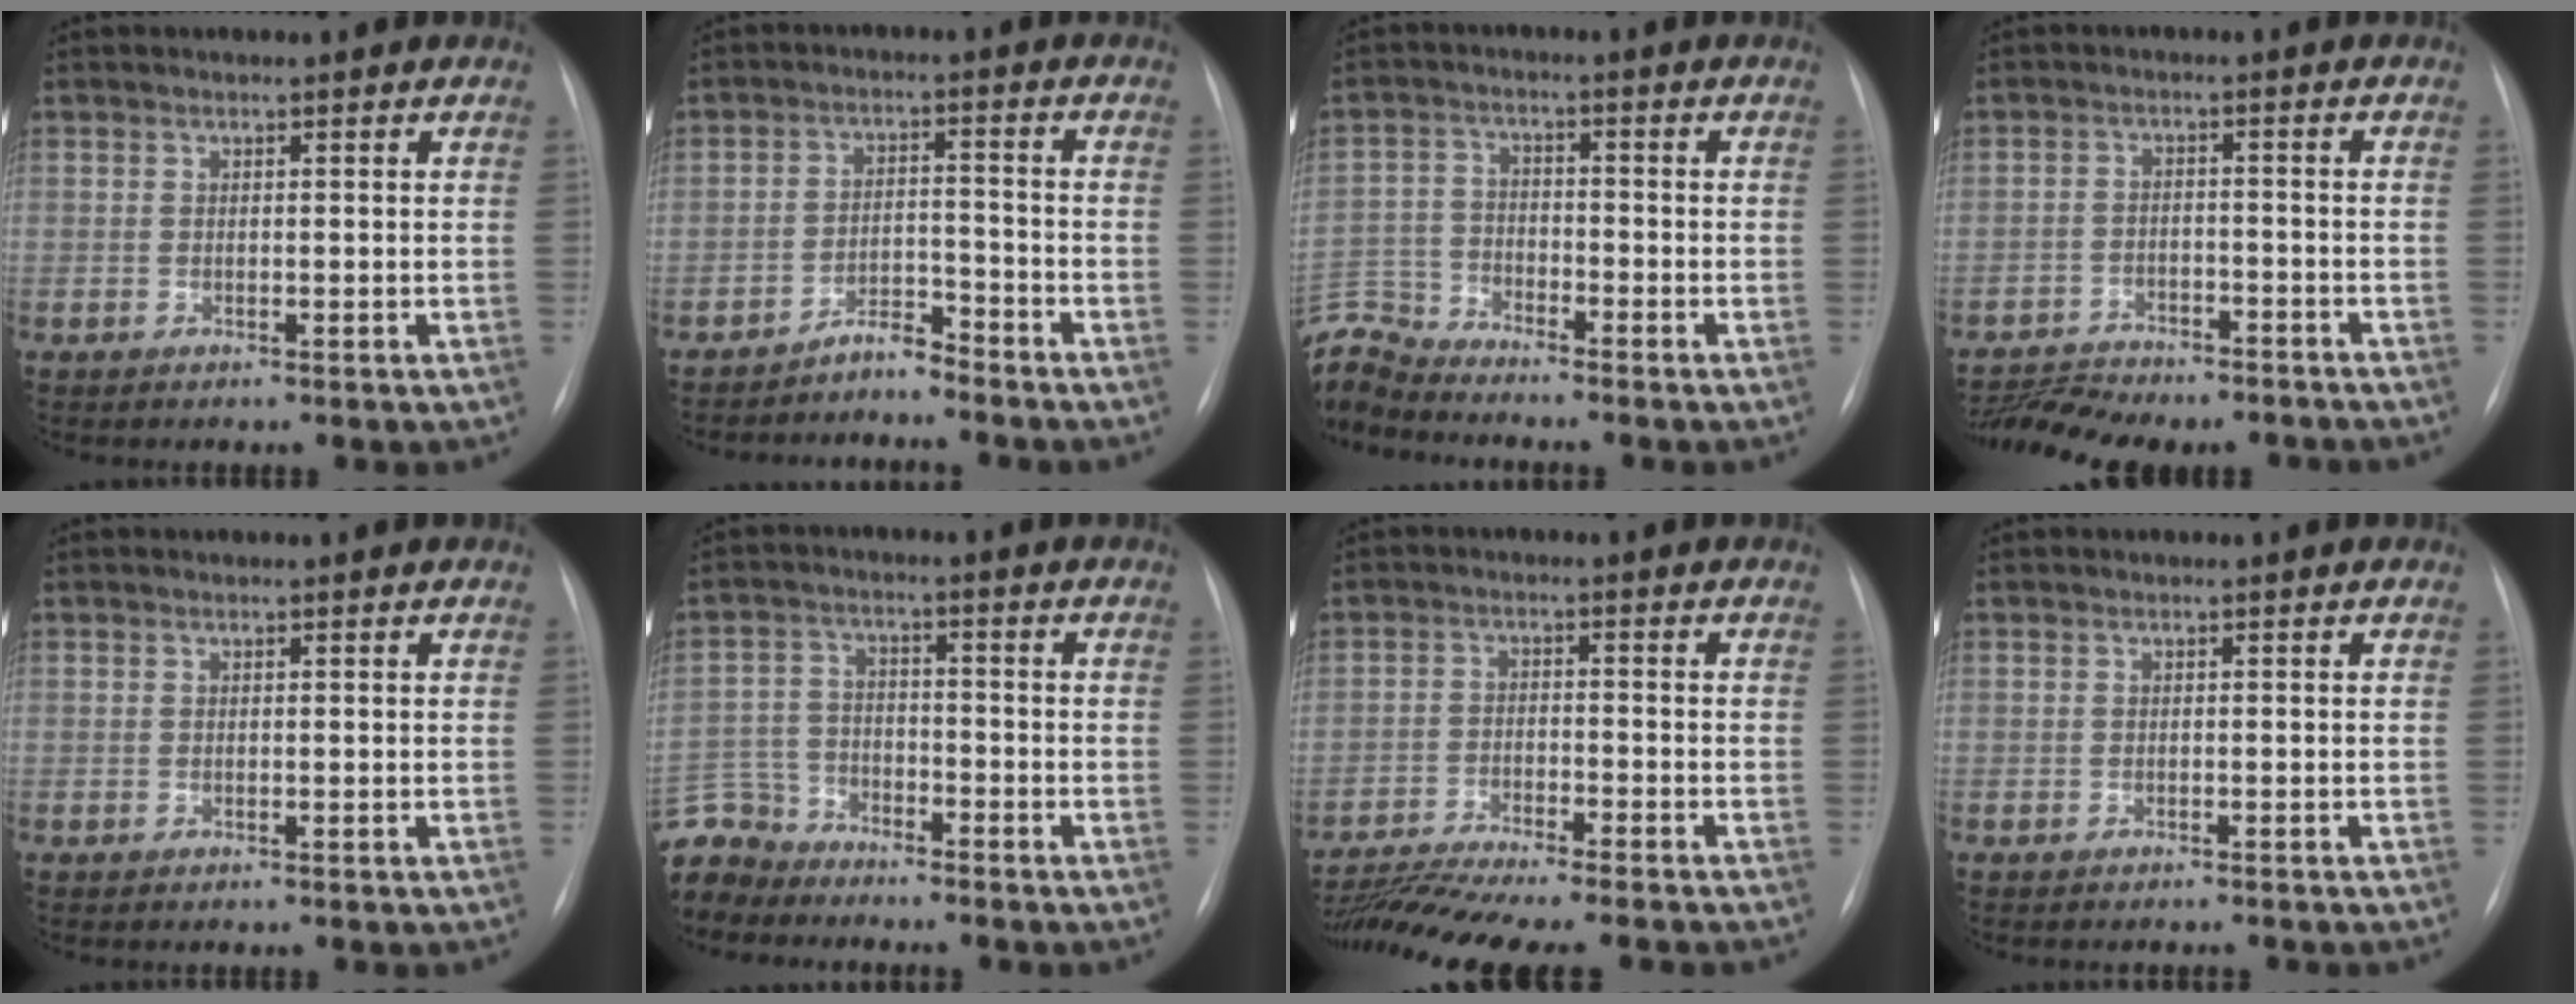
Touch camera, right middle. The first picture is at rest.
{"total": 3.6, "force": [-3.5, 0.4, 0.6], "torque": [-0.007, -0.010, -0.062]}
{"total": 7.5, "force": [-7.5, -0.3, -0.3], "torque": [-0.004, 0.008, -0.149]}
{"total": 10.8, "force": [-10.2, 2.3, 2.8], "torque": [-0.046, 0.014, -0.144]}
{"total": 0.0}
{"total": 9.0, "force": [-8.3, 3.5, 0.0], "torque": [-0.012, 0.010, -0.164]}
{"total": 14.0, "force": [-12.5, -0.2, 6.2], "torque": [-0.098, -0.018, -0.196]}
{"total": 2.9, "force": [-2.7, 0.3, 0.9], "torque": [-0.009, -0.004, -0.031]}